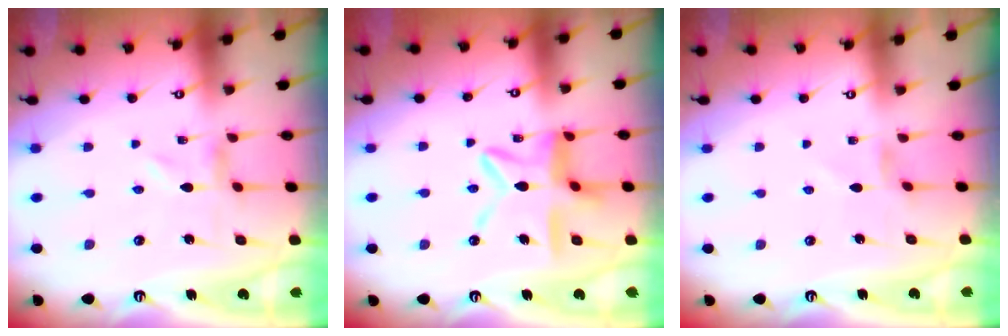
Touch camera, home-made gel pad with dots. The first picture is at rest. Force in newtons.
{"total": 15.0, "press": 15.0, "slide": 1.3}
{"total": 1.2, "press": 1.2, "slide": 0.4}